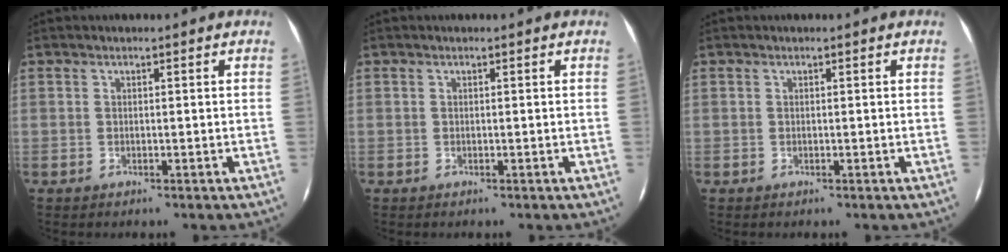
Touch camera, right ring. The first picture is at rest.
{"total": 0.0}
{"total": 0.0}